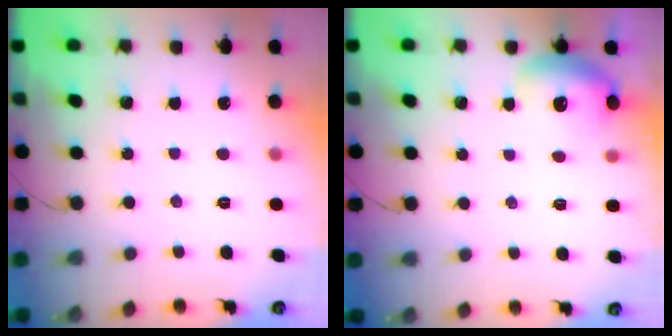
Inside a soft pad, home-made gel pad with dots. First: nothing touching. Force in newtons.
{"total": 13.0, "press": 11.7, "slide": 5.5}